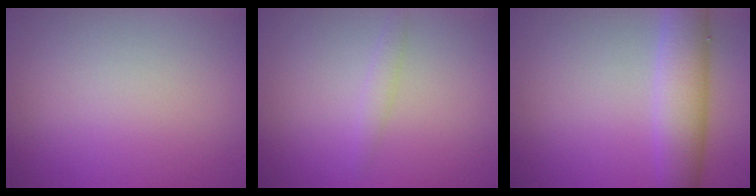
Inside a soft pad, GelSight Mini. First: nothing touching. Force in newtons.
{"total": 1.0, "press": 1.0, "slide": 0.1}
{"total": 5.5, "press": 5.5, "slide": 0.4}